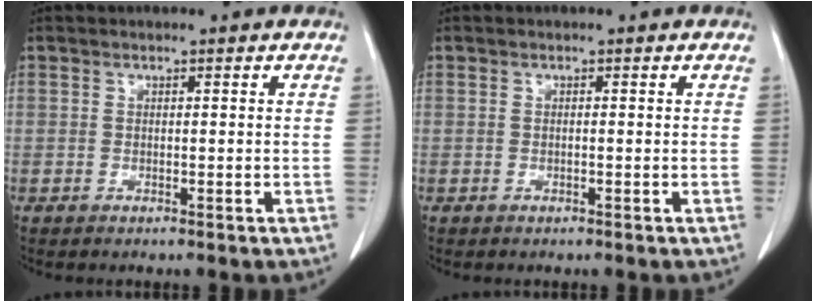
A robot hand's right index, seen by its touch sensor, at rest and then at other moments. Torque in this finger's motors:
{"motor_torque": [0.05, -0.01, -0.02, 0.00]}